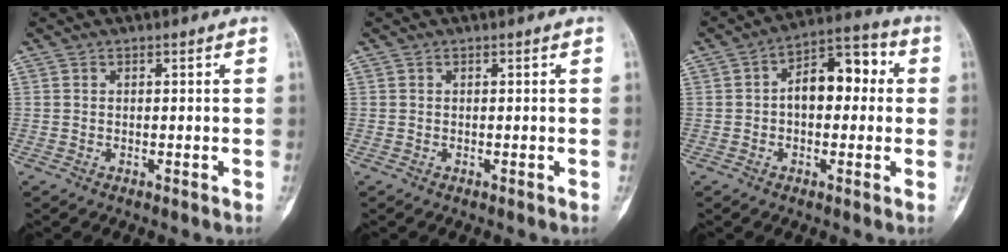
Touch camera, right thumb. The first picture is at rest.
{"total": 0.0}
{"total": 10.8, "force": [0.9, 6.4, 8.7], "torque": [-0.100, 0.036, 0.003]}